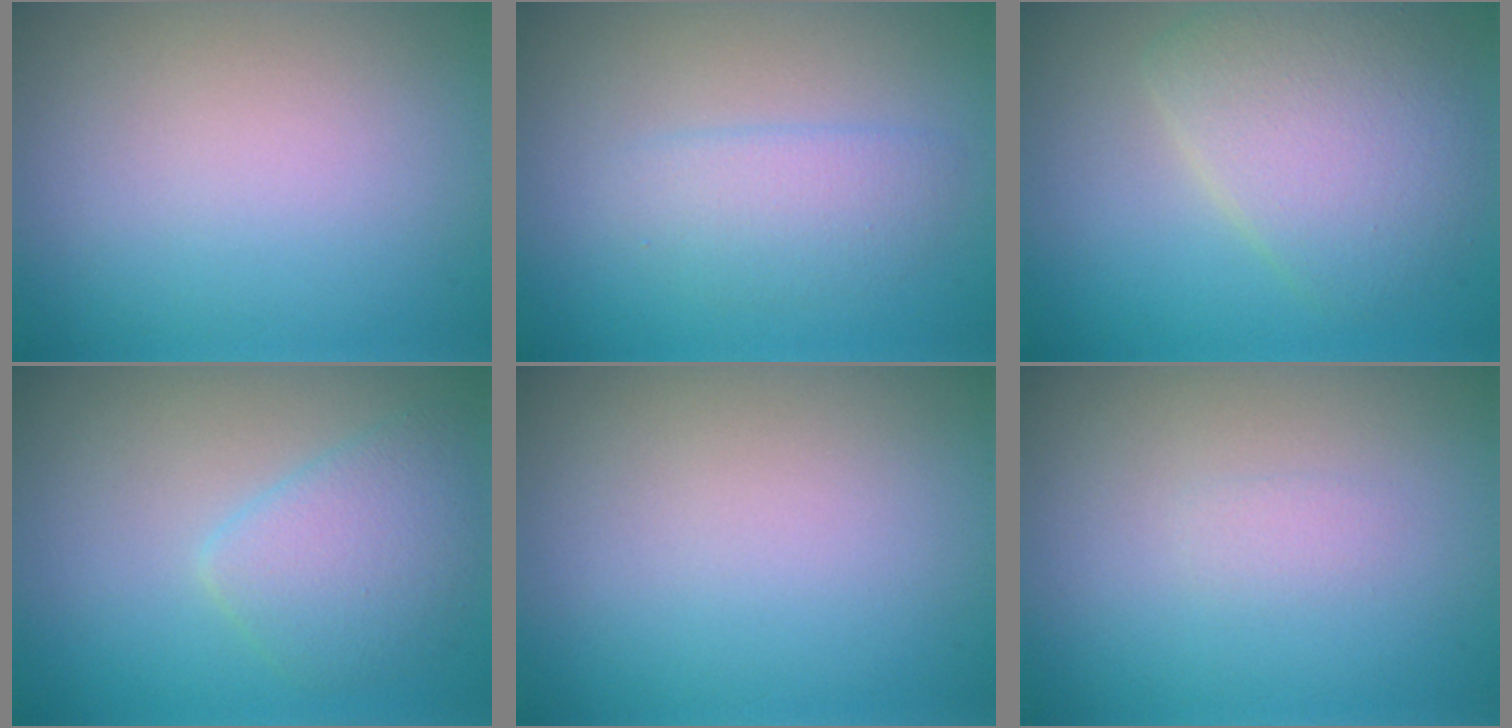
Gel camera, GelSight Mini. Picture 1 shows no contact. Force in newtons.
{"total": 2.4, "press": 2.4, "slide": 0.0}
{"total": 5.8, "press": 5.8, "slide": 0.2}
{"total": 3.5, "press": 3.5, "slide": 0.1}
{"total": 0.0}
{"total": 0.7, "press": 0.6, "slide": 0.2}